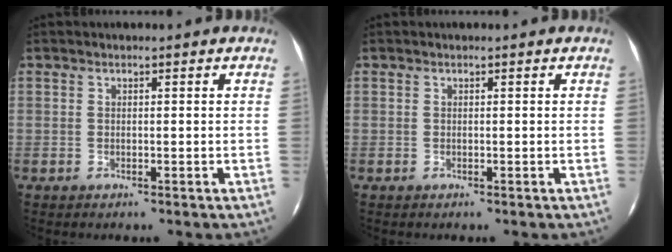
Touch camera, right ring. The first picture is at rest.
{"total": 0.0}